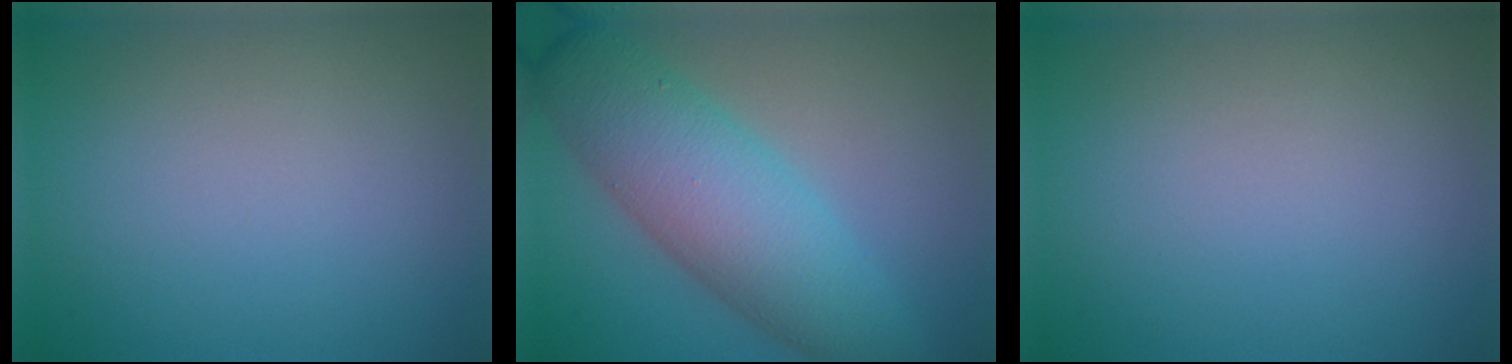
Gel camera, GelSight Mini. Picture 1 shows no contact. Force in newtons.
{"total": 8.5, "press": 8.5, "slide": 0.1}
{"total": 0.0}